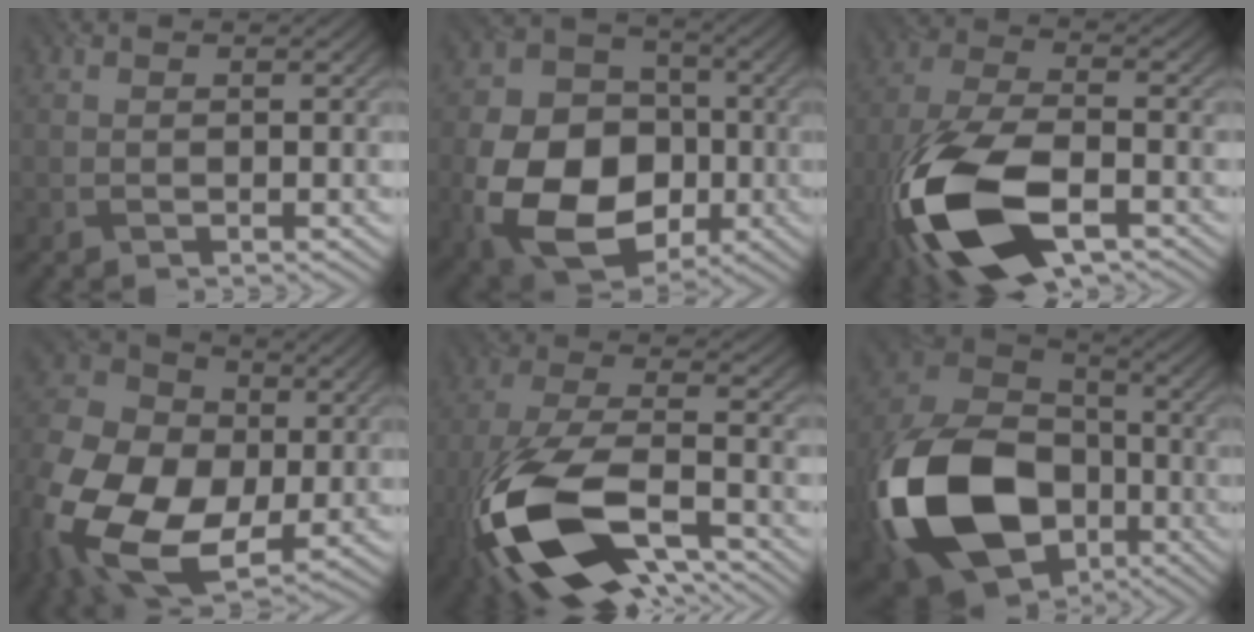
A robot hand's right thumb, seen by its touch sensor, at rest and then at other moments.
{"total": 16.2, "force": [-4.4, 11.9, 10.2], "torque": [-0.215, -0.044, -0.082]}
{"total": 16.9, "force": [-7.5, 8.2, 12.7], "torque": [-0.303, -0.039, -0.149]}
{"total": 20.2, "force": [-4.1, 14.9, 13.1], "torque": [-0.309, -0.033, -0.067]}
{"total": 18.7, "force": [-8.8, 8.6, 14.2], "torque": [-0.323, -0.041, -0.157]}
{"total": 20.6, "force": [-7.2, 14.6, 12.7], "torque": [-0.300, -0.046, -0.137]}